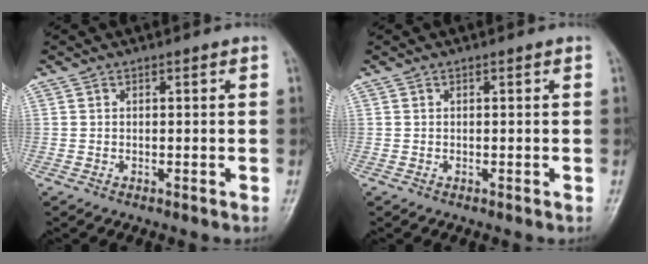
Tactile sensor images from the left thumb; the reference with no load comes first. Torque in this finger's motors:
{"motor_torque": [0.00, 0.00, -0.02, -0.02, 0.00]}